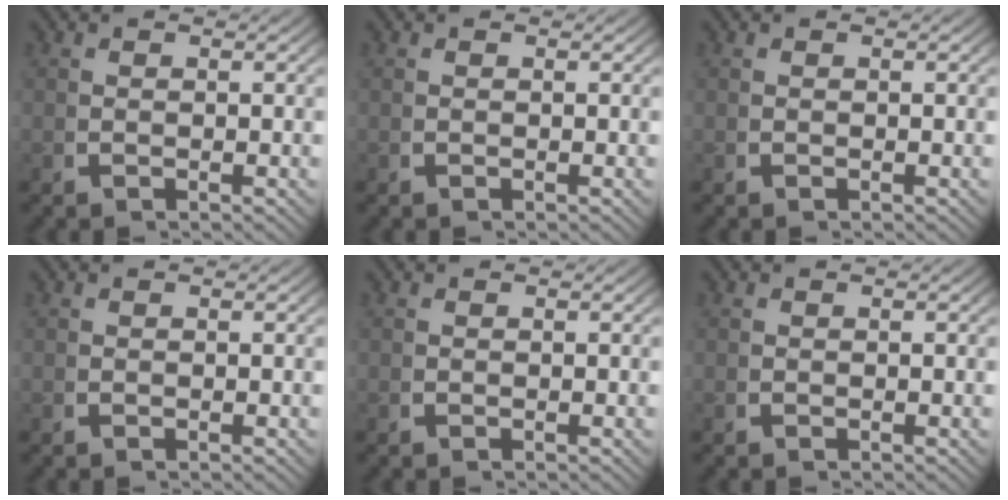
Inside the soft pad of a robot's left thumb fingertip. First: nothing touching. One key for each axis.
{"total": 0.0}
{"total": 0.0}
{"total": 0.0}
{"total": 0.0}
{"total": 0.0}